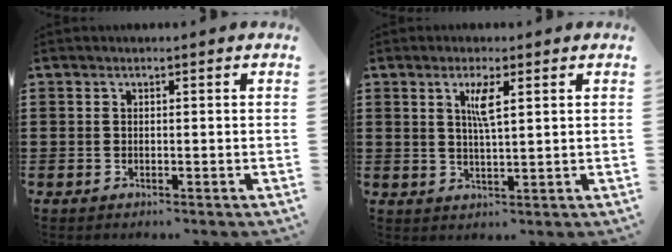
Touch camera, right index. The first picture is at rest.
{"total": 3.4, "force": [1.4, 0.4, 3.1], "torque": [-0.065, 0.003, 0.022]}